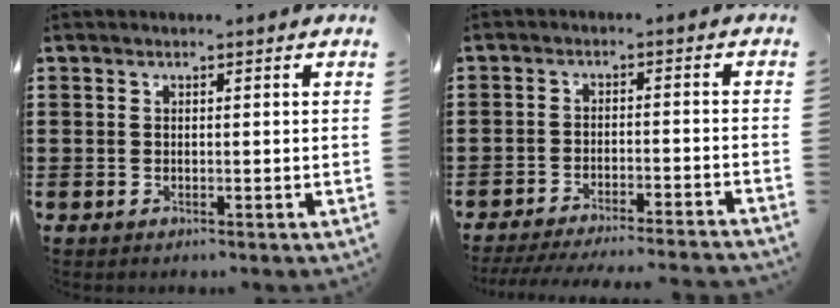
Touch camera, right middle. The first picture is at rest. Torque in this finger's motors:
{"motor_torque": [0.72, 0.47, 0.25, 0.15]}